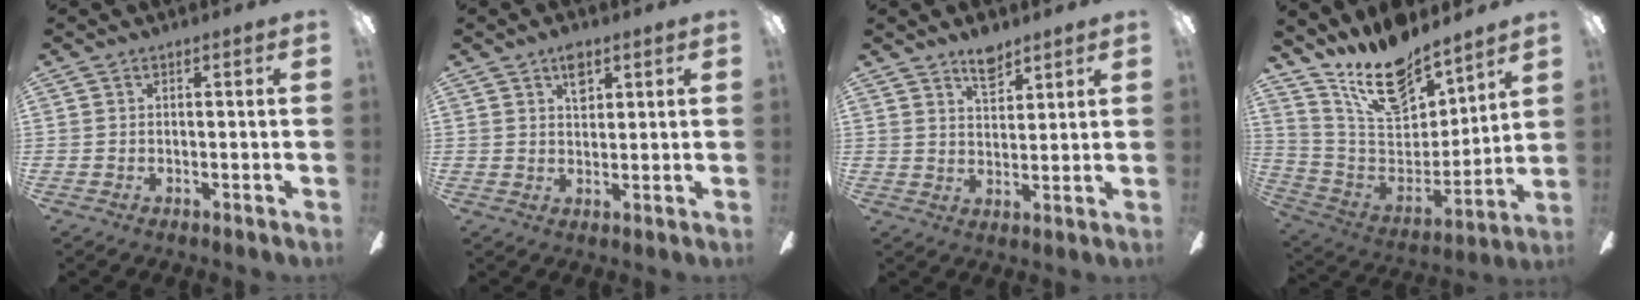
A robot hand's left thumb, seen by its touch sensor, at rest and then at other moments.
{"total": 4.8, "force": [2.8, 2.7, 2.8], "torque": [-0.029, -0.008, 0.045]}
{"total": 6.5, "force": [4.9, 3.0, 3.1], "torque": [-0.042, -0.025, 0.086]}
{"total": 17.9, "force": [13.8, 7.6, 8.6], "torque": [-0.162, -0.094, 0.247]}